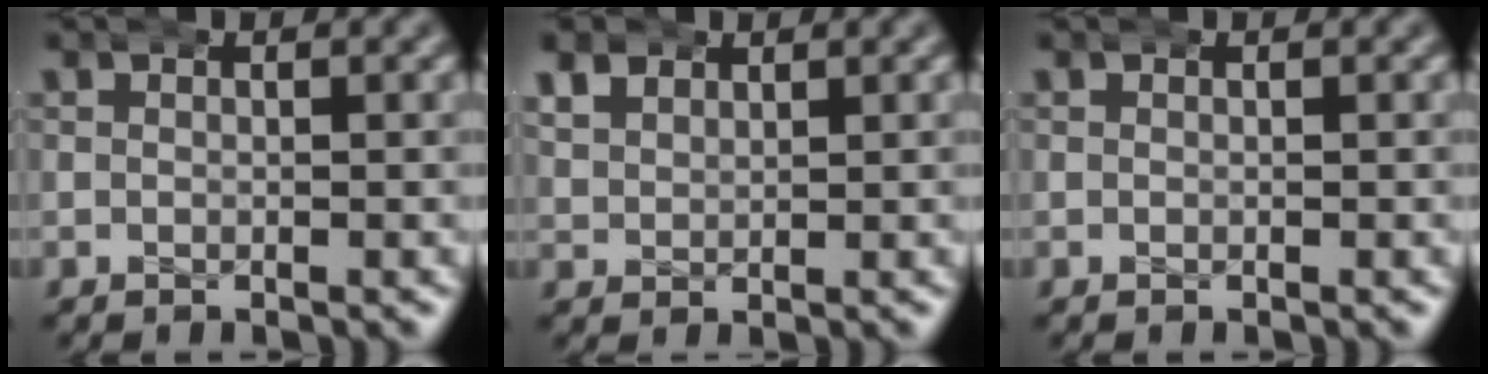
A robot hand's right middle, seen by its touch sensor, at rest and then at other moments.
{"total": 2.4, "force": [1.7, 1.5, 0.7], "torque": [-0.019, -0.001, 0.036]}
{"total": 0.0}